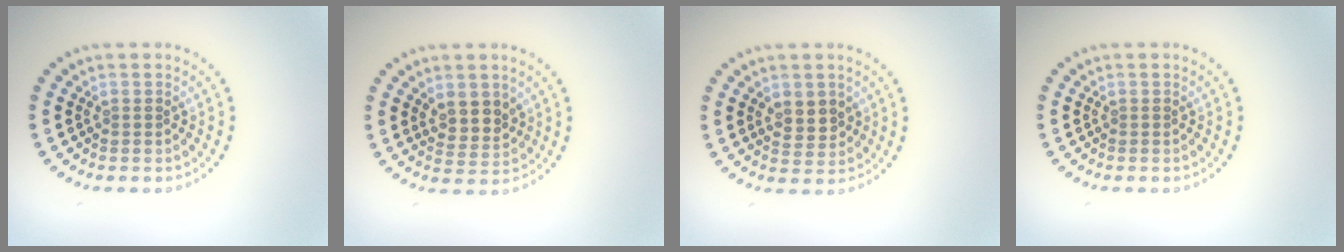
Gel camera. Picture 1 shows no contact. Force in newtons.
{"total": 2.6, "press": 2.3, "slide": 1.2}
{"total": 2.4, "press": 2.3, "slide": 0.6}
{"total": 0.0}